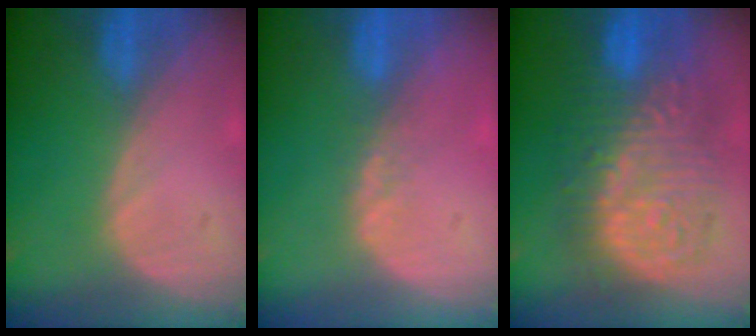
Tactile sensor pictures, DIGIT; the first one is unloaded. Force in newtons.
{"total": 1.7, "press": 1.4, "slide": 0.9}
{"total": 13.4, "press": 13.4, "slide": 1.3}